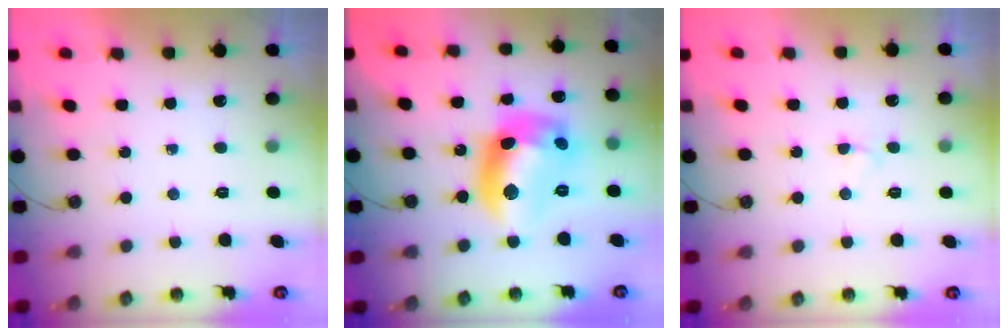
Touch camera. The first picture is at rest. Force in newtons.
{"total": 17.5, "press": 17.5, "slide": 1.1}
{"total": 3.0, "press": 3.0, "slide": 0.3}